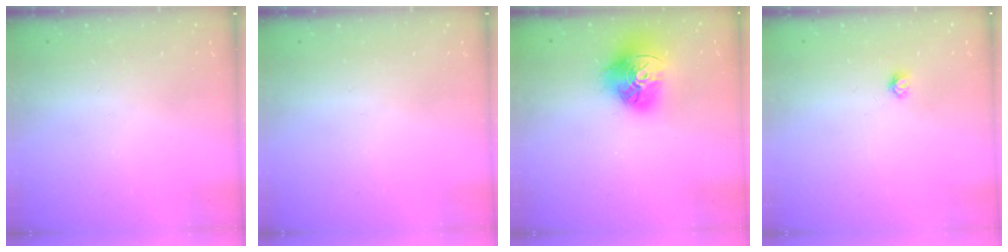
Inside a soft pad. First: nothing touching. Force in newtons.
{"total": 0.0}
{"total": 17.9, "press": 17.9, "slide": 1.6}
{"total": 3.4, "press": 3.4, "slide": 0.4}